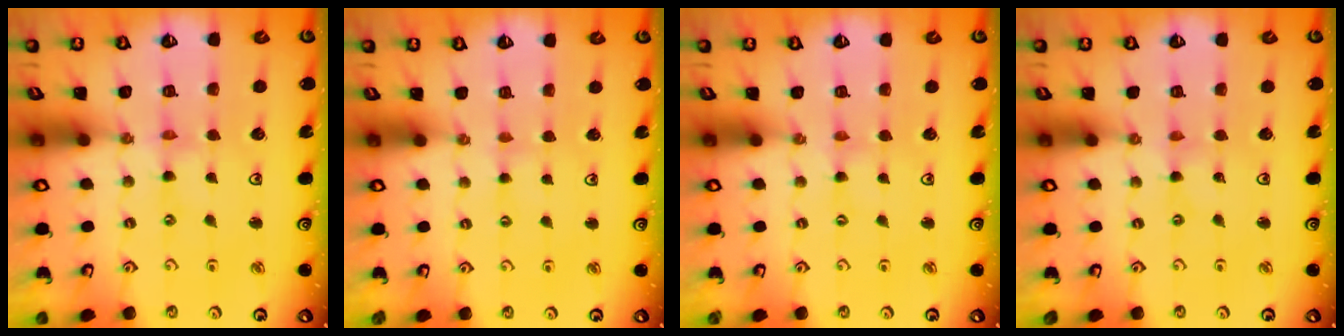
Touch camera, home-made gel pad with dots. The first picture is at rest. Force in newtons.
{"total": 1.7, "press": 1.7, "slide": 0.3}
{"total": 0.0}
{"total": 0.0}